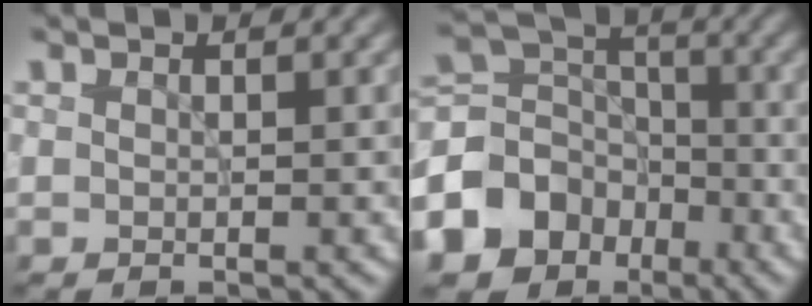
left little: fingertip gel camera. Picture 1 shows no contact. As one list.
[{"total": 8.5, "force": [-4.2, 6.7, 3.1], "torque": [-0.076, 0.003, -0.096]}]